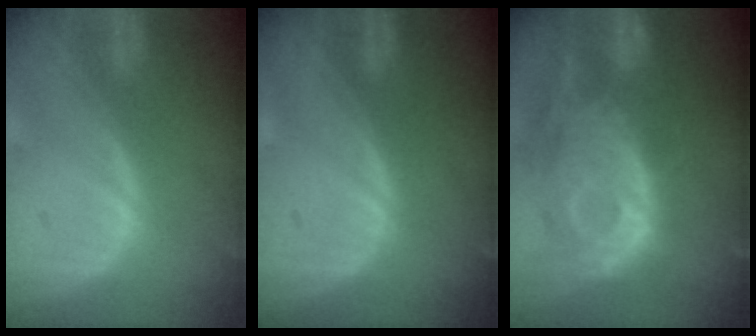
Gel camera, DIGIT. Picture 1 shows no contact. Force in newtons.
{"total": 0.0}
{"total": 12.0, "press": 10.7, "slide": 5.4}